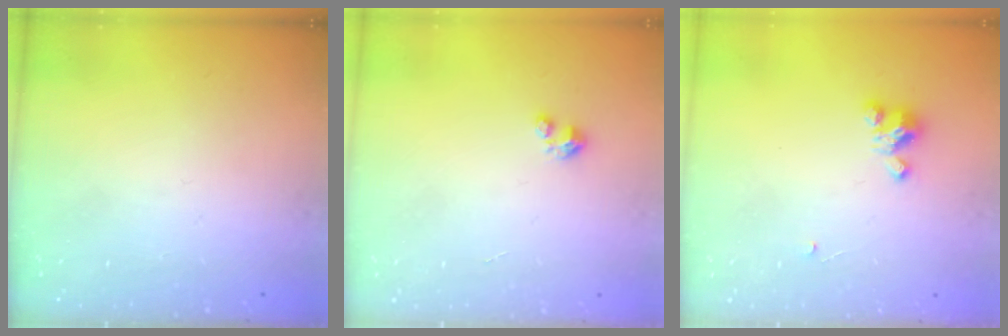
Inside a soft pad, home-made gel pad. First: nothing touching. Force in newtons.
{"total": 1.5, "press": 1.5, "slide": 0.1}
{"total": 3.2, "press": 3.2, "slide": 0.3}